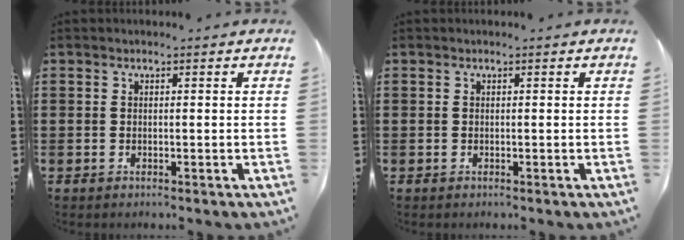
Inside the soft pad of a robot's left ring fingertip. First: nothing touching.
{"total": 0.0}